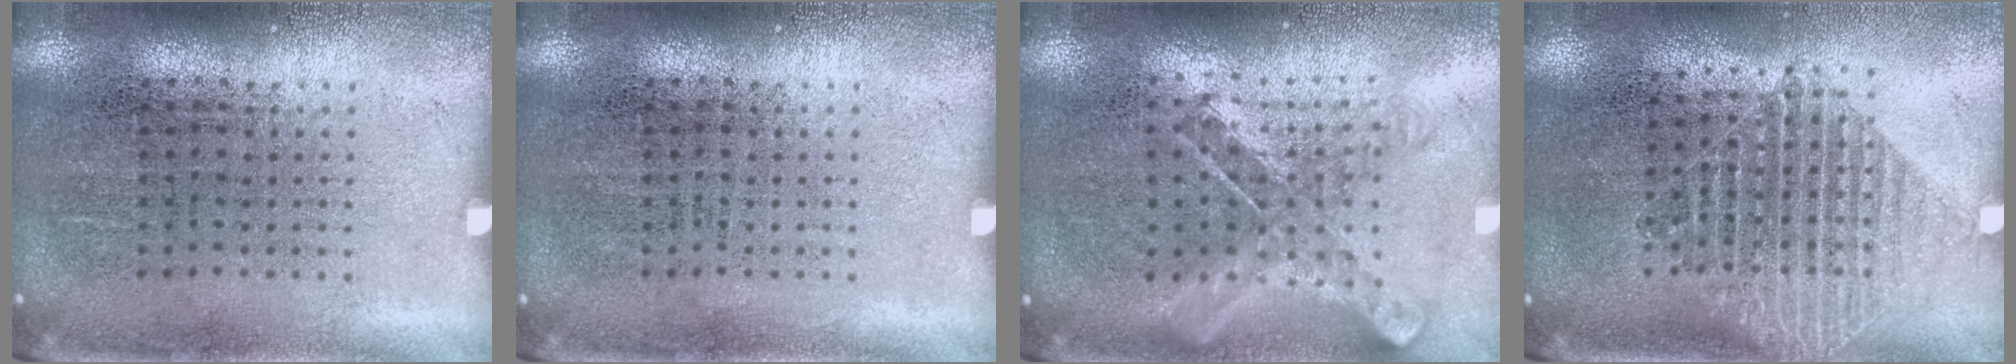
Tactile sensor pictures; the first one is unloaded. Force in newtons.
{"total": 0.0}
{"total": 0.9, "press": 0.9, "slide": 0.1}
{"total": 1.5, "press": 1.3, "slide": 0.8}